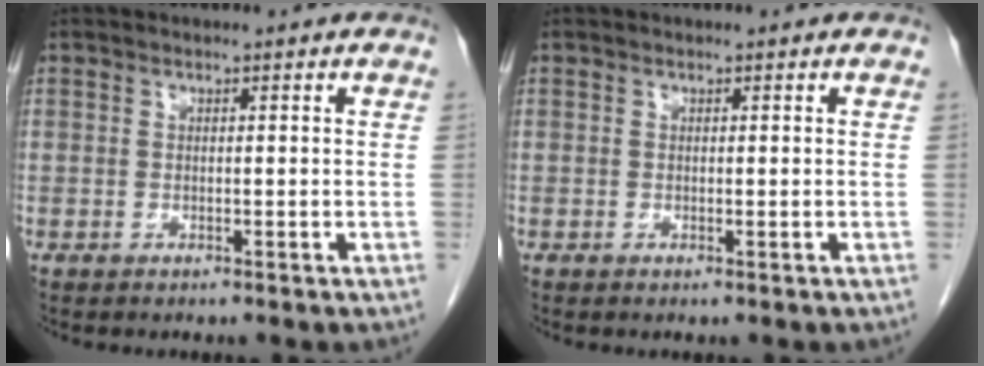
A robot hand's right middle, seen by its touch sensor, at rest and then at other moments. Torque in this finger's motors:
{"motor_torque": [-0.07, 0.15, -0.05, -0.01]}